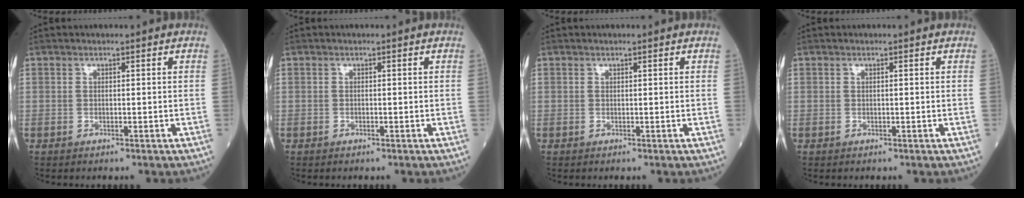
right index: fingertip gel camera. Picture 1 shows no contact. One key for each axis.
{"total": 0.0}
{"total": 0.0}
{"total": 0.0}